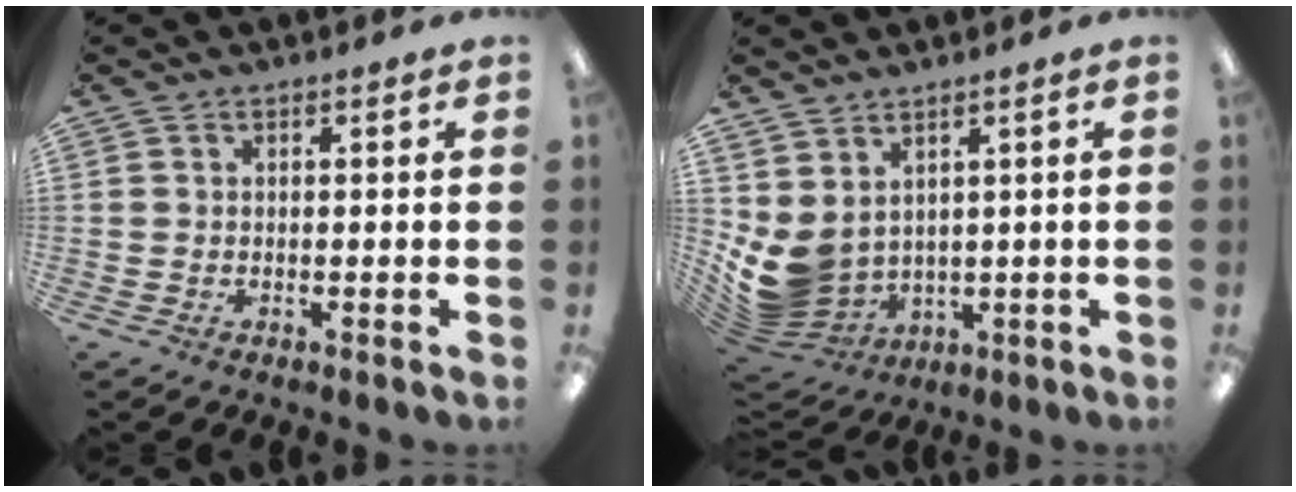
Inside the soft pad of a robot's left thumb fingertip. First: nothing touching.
{"total": 7.6, "force": [2.0, 5.9, 4.2], "torque": [-0.126, -0.035, 0.047]}